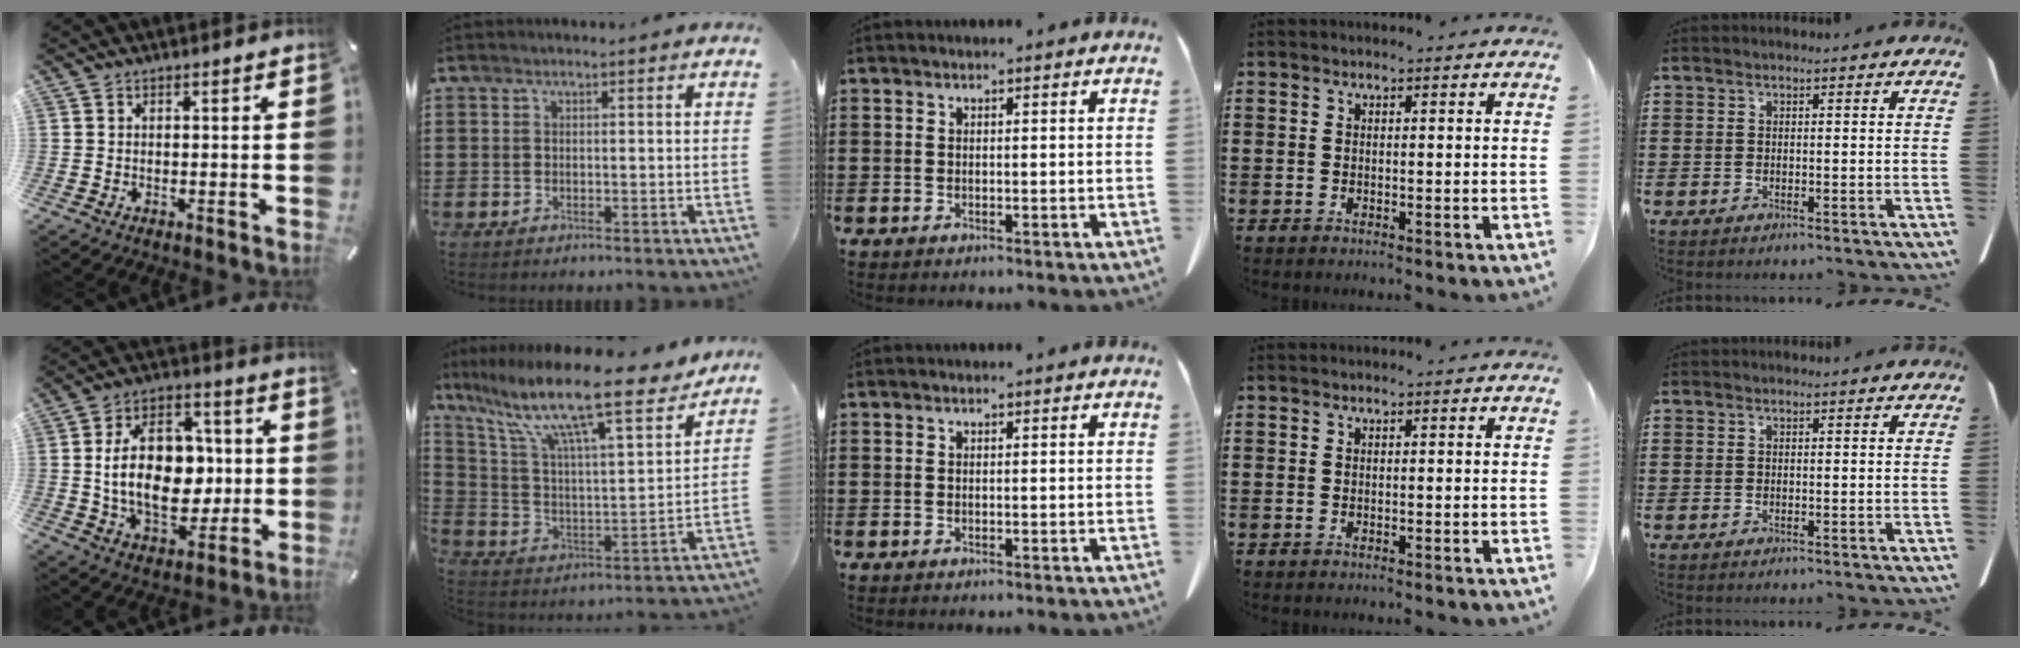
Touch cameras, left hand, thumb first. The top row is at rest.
{"thumb": {"total": 18.9, "force": [0.1, 12.8, 13.9], "torque": [-0.249, 0.008, 0.003]}, "index": {"total": 15.2, "force": [11.5, 1.7, 9.8], "torque": [-0.211, -0.070, 0.187]}}